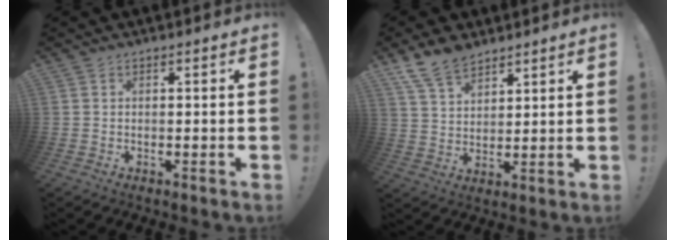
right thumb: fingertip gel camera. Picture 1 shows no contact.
{"total": 9.8, "force": [7.7, 4.7, 3.8], "torque": [-0.076, -0.042, 0.149]}